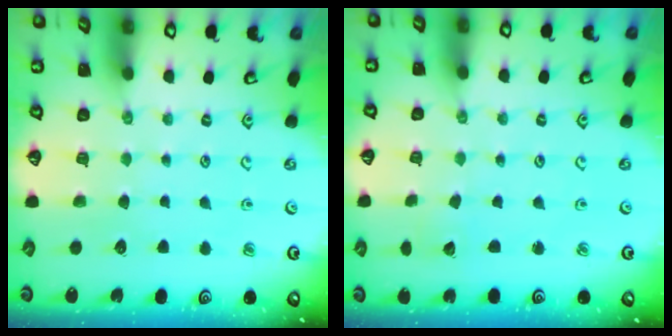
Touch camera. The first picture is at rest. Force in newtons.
{"total": 1.9, "press": 1.9, "slide": 0.3}